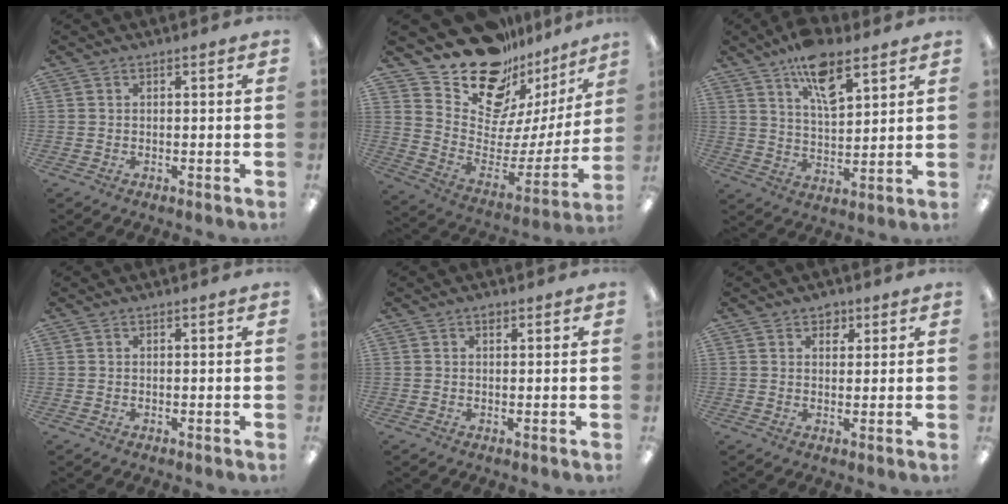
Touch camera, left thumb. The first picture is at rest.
{"total": 20.7, "force": [16.2, 10.1, 8.1], "torque": [-0.130, -0.131, 0.291]}
{"total": 11.8, "force": [7.8, 4.9, 7.4], "torque": [-0.122, -0.031, 0.137]}
{"total": 0.0}
{"total": 1.2, "force": [0.7, 0.7, 0.6], "torque": [-0.005, -0.001, 0.010]}
{"total": 3.0, "force": [2.0, 2.2, 0.7], "torque": [0.005, -0.004, 0.032]}